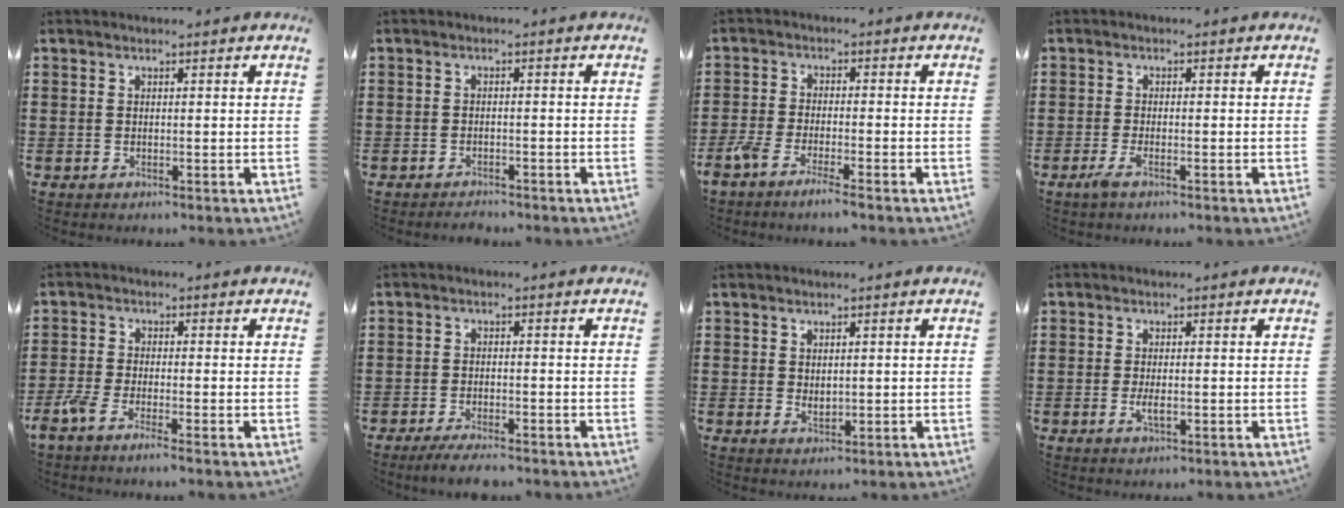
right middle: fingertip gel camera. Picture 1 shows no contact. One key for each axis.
{"total": 1.2, "fx": -1.2, "fy": 0.1, "fz": 0.0, "tx": -0.004, "ty": 0.001, "tz": -0.026}
{"total": 3.6, "fx": -3.0, "fy": 0.2, "fz": 1.9, "tx": -0.056, "ty": -0.008, "tz": -0.061}
{"total": 1.9, "fx": -1.0, "fy": 0.1, "fz": 1.6, "tx": -0.037, "ty": -0.007, "tz": -0.020}
{"total": 3.2, "fx": -2.5, "fy": 0.3, "fz": 2.0, "tx": -0.064, "ty": -0.010, "tz": -0.054}
{"total": 3.0, "fx": -2.7, "fy": 0.2, "fz": 1.3, "tx": -0.028, "ty": -0.003, "tz": -0.054}
{"total": 1.4, "fx": 0.5, "fy": 0.8, "fz": 1.1, "tx": -0.014, "ty": -0.001, "tz": 0.007}
{"total": 2.2, "fx": -0.5, "fy": 0.7, "fz": 2.0, "tx": -0.044, "ty": -0.004, "tz": -0.010}